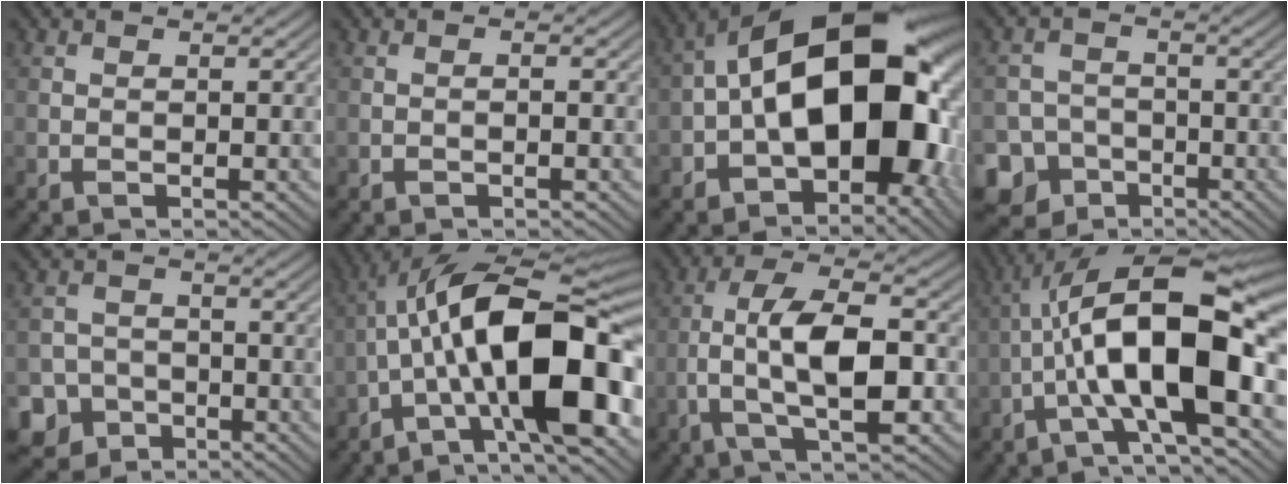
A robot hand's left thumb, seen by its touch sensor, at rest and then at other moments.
{"total": 0.7, "force": [-0.4, 0.0, 0.6], "torque": [-0.007, 0.004, -0.008]}
{"total": 18.7, "force": [-1.0, 10.4, 15.5], "torque": [-0.223, 0.031, -0.040]}
{"total": 6.9, "force": [-4.2, 5.3, 1.1], "torque": [-0.014, -0.016, -0.091]}
{"total": 5.5, "force": [-3.4, 4.2, 0.8], "torque": [-0.002, -0.005, -0.072]}
{"total": 17.5, "force": [-3.1, 6.0, 16.1], "torque": [-0.239, 0.027, -0.062]}
{"total": 10.4, "force": [-2.0, 3.7, 9.5], "torque": [-0.170, 0.011, -0.041]}
{"total": 15.7, "force": [-2.7, 4.9, 14.7], "torque": [-0.235, 0.032, -0.051]}